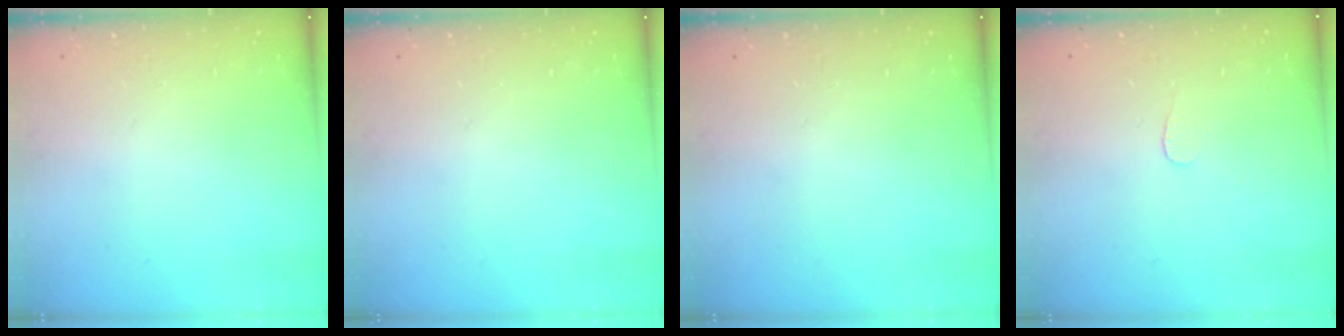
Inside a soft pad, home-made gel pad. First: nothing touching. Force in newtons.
{"total": 0.0}
{"total": 0.0}
{"total": 3.0, "press": 3.0, "slide": 0.2}